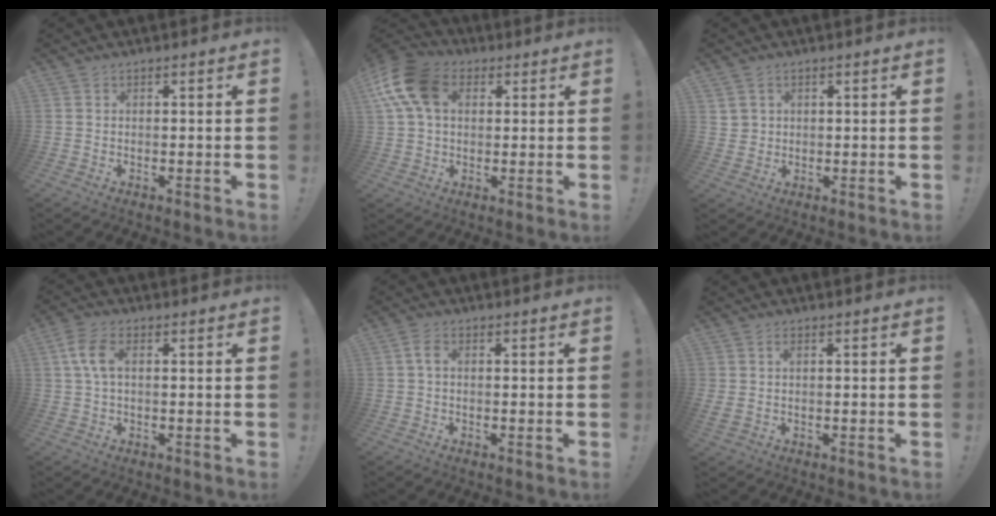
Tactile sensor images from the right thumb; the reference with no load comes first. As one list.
[{"total": 15.8, "force": [4.8, 10.8, 10.6], "torque": [-0.203, -0.004, 0.091]}, {"total": 3.3, "force": [1.5, 2.8, 0.7], "torque": [-0.006, -0.005, 0.030]}, {"total": 6.6, "force": [1.1, 3.3, 5.6], "torque": [-0.109, 0.004, 0.020]}, {"total": 2.4, "force": [0.3, 1.3, 2.1], "torque": [-0.043, 0.007, 0.006]}, {"total": 1.7, "force": [0.6, 0.6, 1.4], "torque": [-0.025, 0.001, 0.008]}]